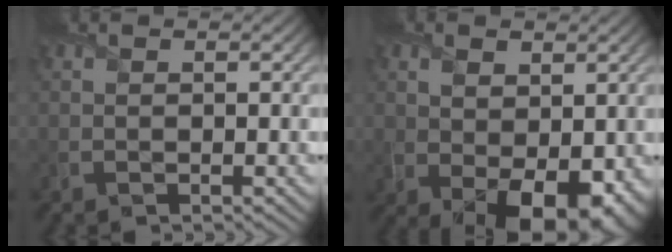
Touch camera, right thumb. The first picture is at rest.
{"total": 9.0, "force": [-1.1, 5.7, 6.9], "torque": [-0.122, -0.028, -0.004]}